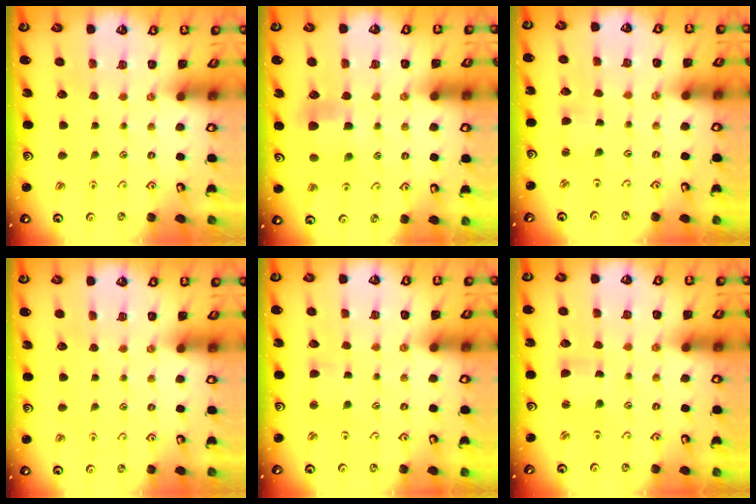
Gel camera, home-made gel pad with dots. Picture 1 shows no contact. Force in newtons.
{"total": 6.9, "press": 6.8, "slide": 0.6}
{"total": 1.9, "press": 1.9, "slide": 0.2}
{"total": 0.0}
{"total": 2.6, "press": 2.6, "slide": 0.4}
{"total": 1.8, "press": 1.7, "slide": 0.4}